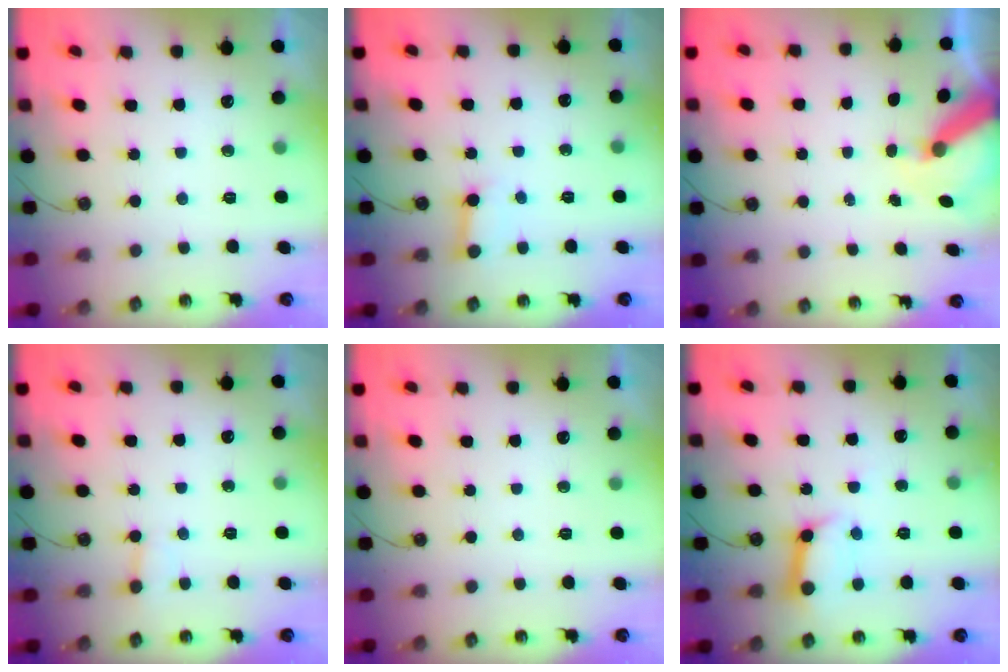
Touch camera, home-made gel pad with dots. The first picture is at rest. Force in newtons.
{"total": 3.8, "press": 3.8, "slide": 0.4}
{"total": 6.9, "press": 6.9, "slide": 0.9}
{"total": 2.7, "press": 2.7, "slide": 0.2}
{"total": 0.0}
{"total": 10.8, "press": 10.8, "slide": 1.3}